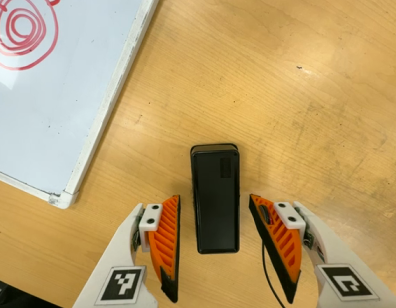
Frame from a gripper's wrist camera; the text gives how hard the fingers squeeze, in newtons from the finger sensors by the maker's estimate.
{"total": 0.0}